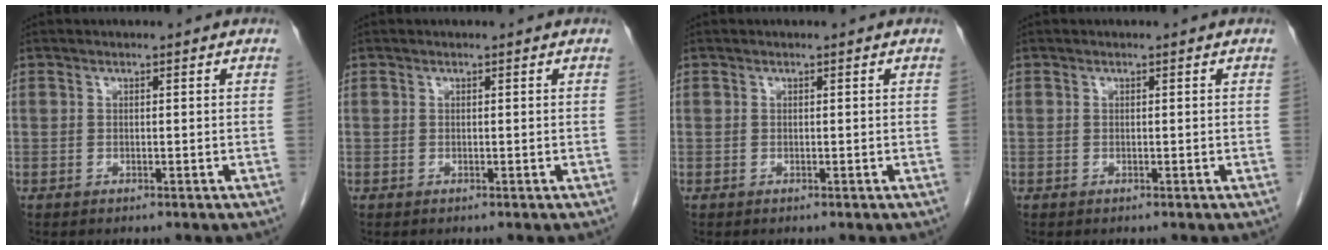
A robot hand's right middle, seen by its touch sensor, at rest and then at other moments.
{"total": 0.0}
{"total": 0.0}
{"total": 0.0}